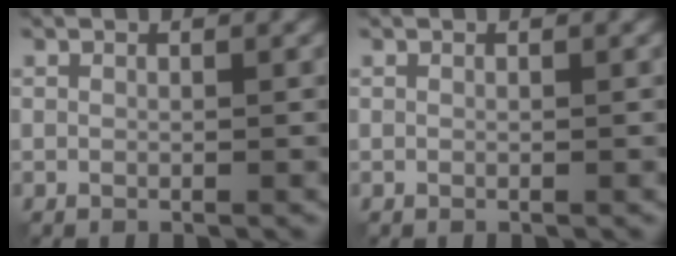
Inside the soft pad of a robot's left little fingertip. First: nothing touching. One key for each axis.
{"total": 0.0}